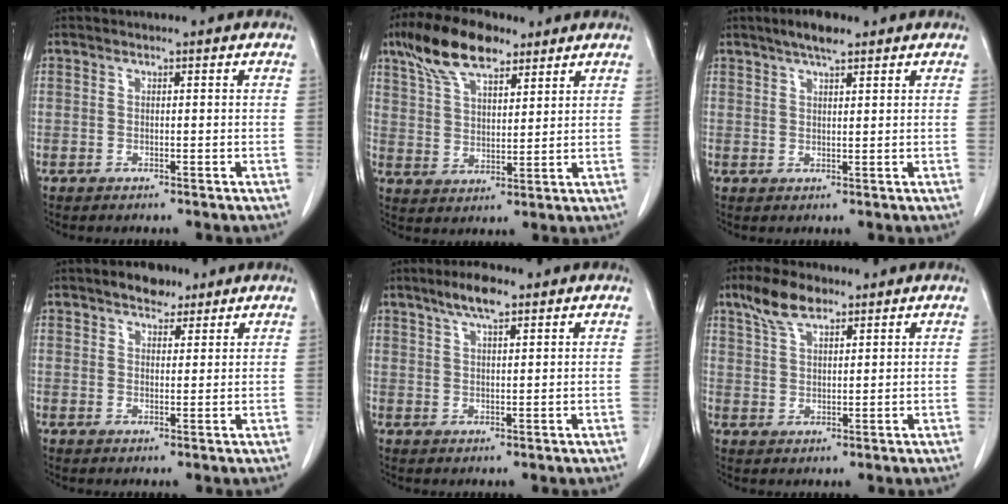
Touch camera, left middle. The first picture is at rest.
{"total": 11.0, "force": [7.7, 4.1, 6.7], "torque": [-0.132, 0.023, 0.144]}
{"total": 4.2, "force": [3.1, 0.8, 2.7], "torque": [-0.050, 0.007, 0.053]}
{"total": 4.2, "force": [3.1, 2.0, 1.9], "torque": [-0.031, 0.008, 0.052]}
{"total": 5.0, "force": [3.5, 1.0, 3.4], "torque": [-0.069, 0.007, 0.063]}
{"total": 6.1, "force": [4.4, 2.3, 3.6], "torque": [-0.078, 0.014, 0.086]}